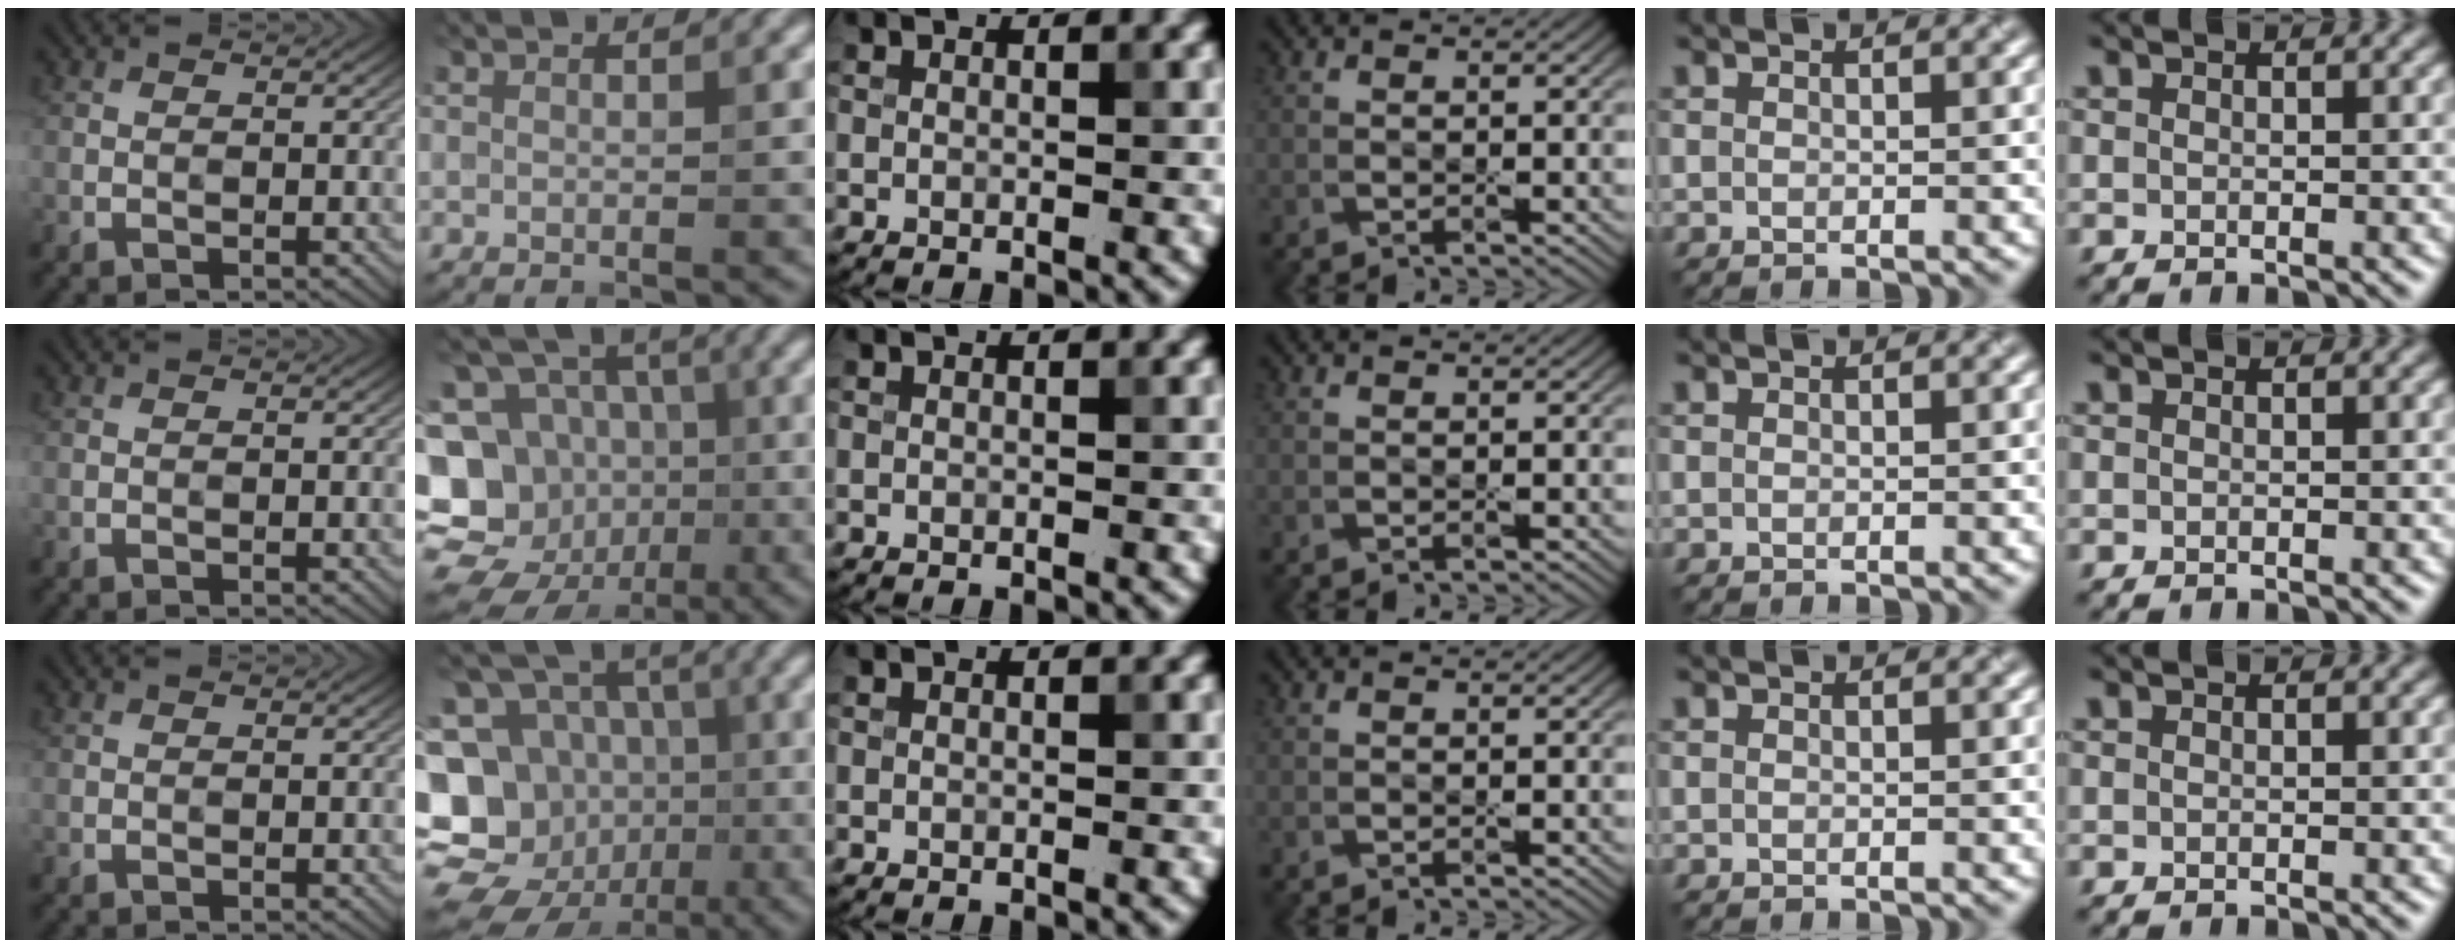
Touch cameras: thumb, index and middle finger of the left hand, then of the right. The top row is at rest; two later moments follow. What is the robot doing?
{"motion": "press", "object": "toy piano key"}